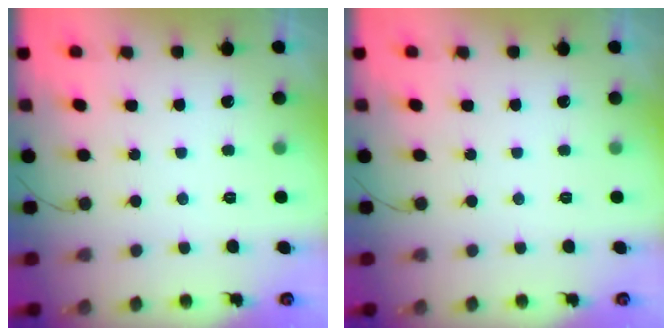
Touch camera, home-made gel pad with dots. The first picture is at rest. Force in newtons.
{"total": 0.0}